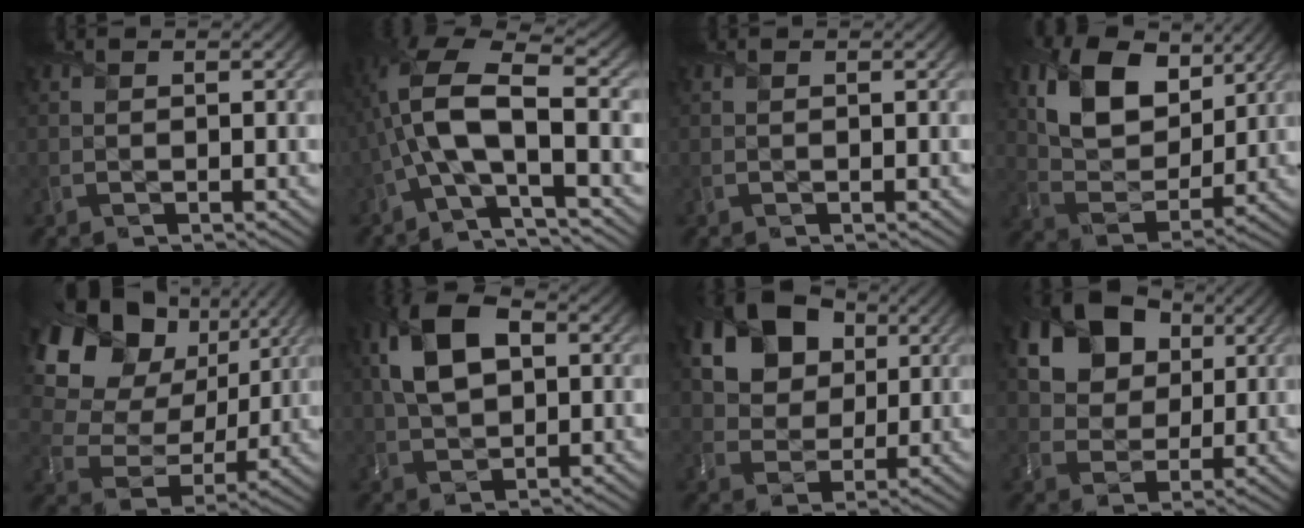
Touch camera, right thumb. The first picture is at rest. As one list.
[{"total": 10.9, "force": [-2.0, 3.9, 10.0], "torque": [-0.224, 0.006, -0.053]}, {"total": 0.0}, {"total": 11.1, "force": [5.0, 7.0, 7.0], "torque": [-0.157, -0.003, 0.090]}, {"total": 18.9, "force": [7.7, 13.4, 10.9], "torque": [-0.265, 0.041, 0.150]}, {"total": 10.2, "force": [2.1, 6.1, 7.9], "torque": [-0.188, 0.015, 0.031]}, {"total": 14.4, "force": [5.8, 10.4, 8.1], "torque": [-0.187, 0.033, 0.111]}, {"total": 17.2, "force": [7.5, 12.7, 8.8], "torque": [-0.217, 0.041, 0.159]}]